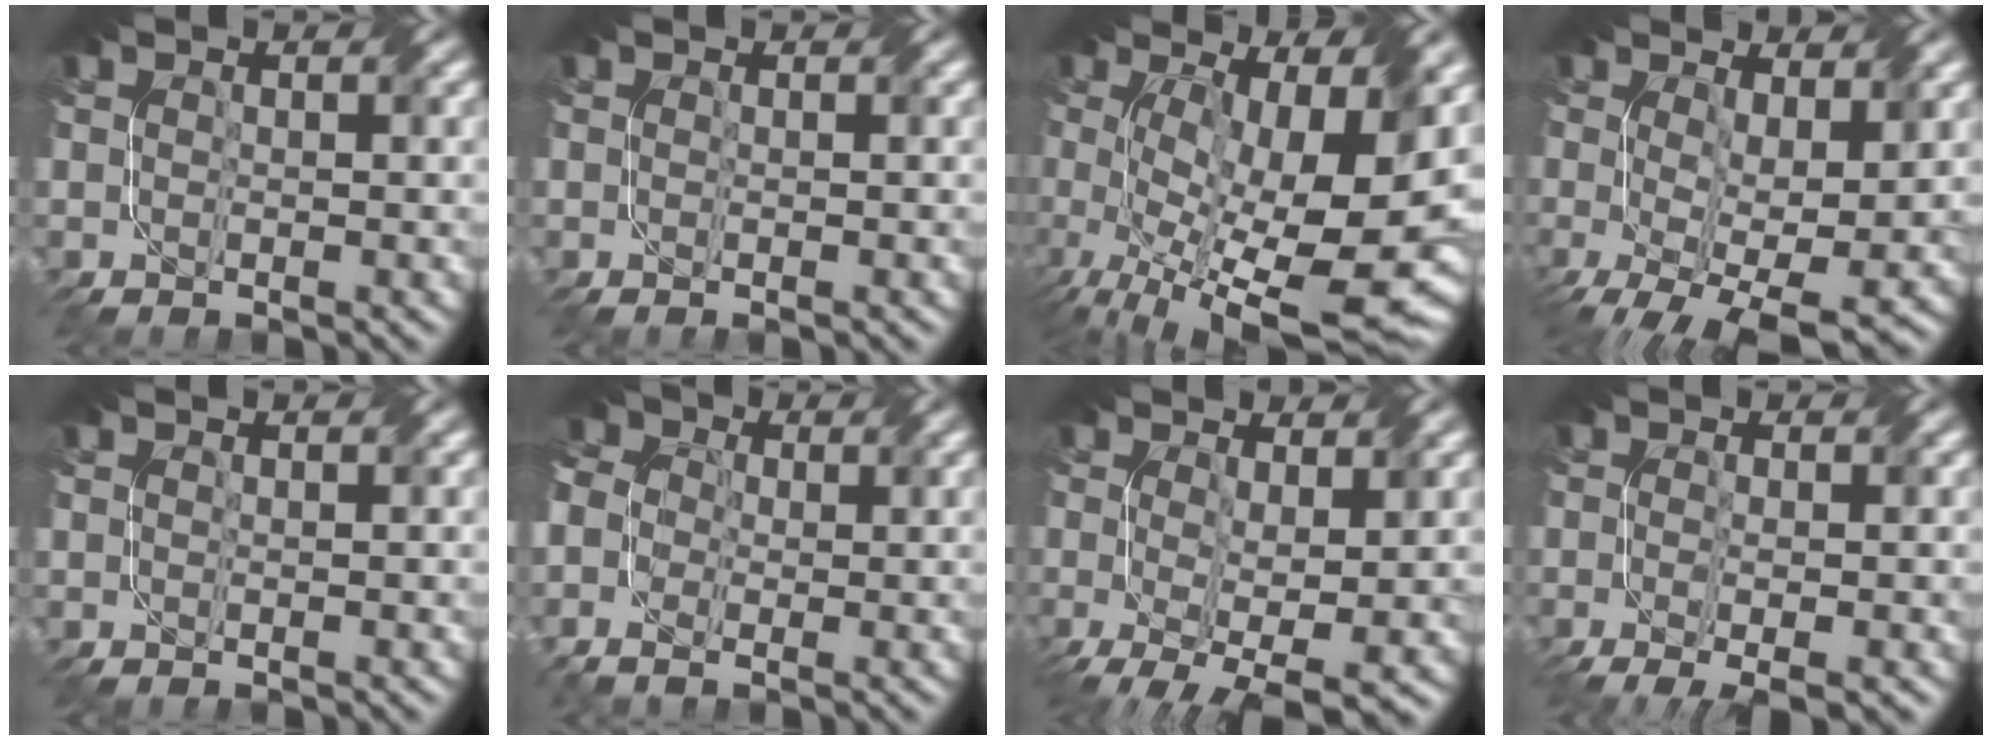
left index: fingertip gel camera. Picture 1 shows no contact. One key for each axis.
{"total": 0.7, "fx": -0.1, "fy": 0.2, "fz": 0.6, "tx": -0.002, "ty": -0.003, "tz": -0.001}
{"total": 15.7, "fx": -0.8, "fy": 6.6, "fz": 14.2, "tx": -0.213, "ty": -0.023, "tz": 0.012}
{"total": 9.4, "fx": -1.6, "fy": 5.1, "fz": 7.7, "tx": -0.141, "ty": -0.030, "tz": -0.005}
{"total": 0.0}
{"total": 5.6, "fx": -0.9, "fy": 4.3, "fz": 3.4, "tx": -0.090, "ty": 0.014, "tz": -0.017}
{"total": 7.3, "fx": -1.7, "fy": 3.4, "fz": 6.3, "tx": -0.120, "ty": -0.021, "tz": -0.014}
{"total": 3.6, "fx": -1.6, "fy": 1.1, "fz": 3.0, "tx": -0.050, "ty": -0.004, "tz": -0.020}